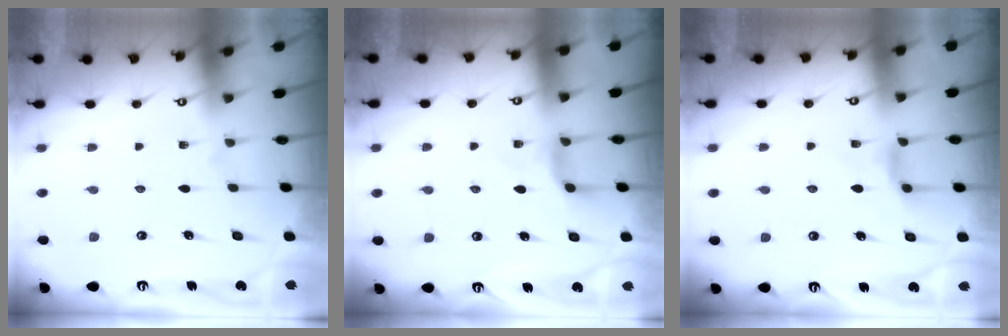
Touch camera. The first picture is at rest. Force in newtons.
{"total": 2.8, "press": 2.8, "slide": 0.3}
{"total": 5.3, "press": 5.2, "slide": 0.8}